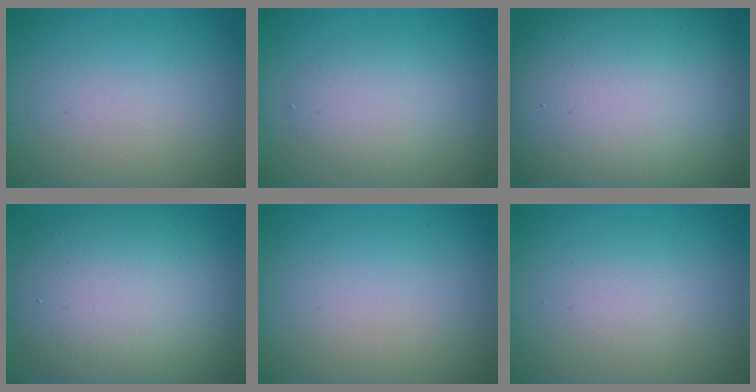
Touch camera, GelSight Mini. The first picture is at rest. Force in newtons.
{"total": 2.4, "press": 2.4, "slide": 0.1}
{"total": 18.9, "press": 18.9, "slide": 1.2}
{"total": 9.4, "press": 9.4, "slide": 0.9}
{"total": 0.0}
{"total": 0.6, "press": 0.6, "slide": 0.1}